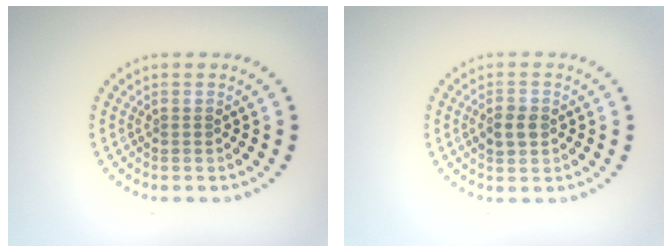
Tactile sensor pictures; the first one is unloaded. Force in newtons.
{"total": 2.2, "press": 2.2, "slide": 0.2}